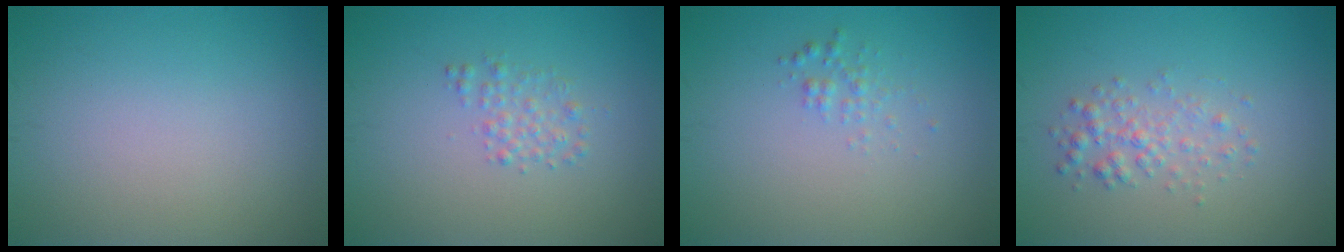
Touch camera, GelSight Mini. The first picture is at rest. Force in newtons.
{"total": 1.5, "press": 1.5, "slide": 0.0}
{"total": 1.0, "press": 1.0, "slide": 0.0}
{"total": 2.1, "press": 2.1, "slide": 0.0}